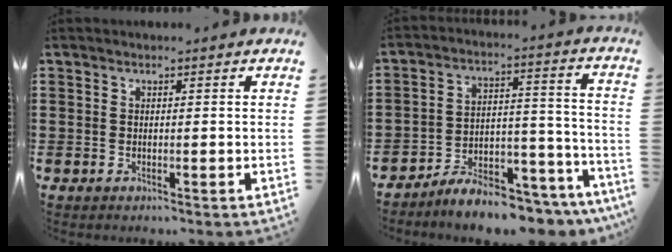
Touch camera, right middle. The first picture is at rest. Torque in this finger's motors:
{"motor_torque": [1.45, -0.69, 0.71, 0.20]}